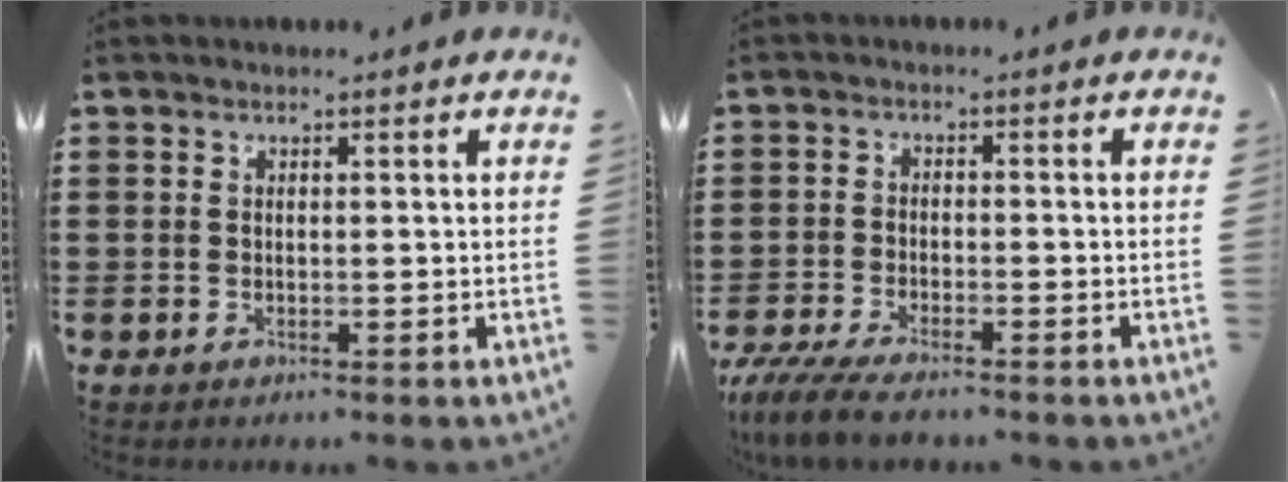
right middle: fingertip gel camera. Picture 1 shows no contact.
{"total": 5.5, "force": [-4.8, 1.0, 2.4], "torque": [-0.065, -0.011, -0.099]}